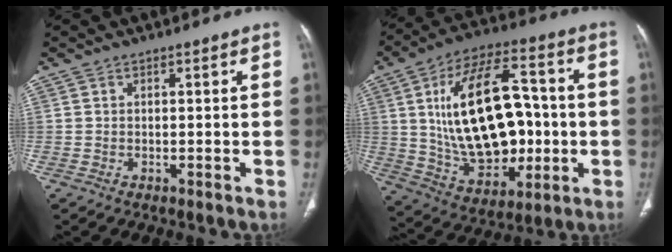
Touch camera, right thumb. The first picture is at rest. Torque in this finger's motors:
{"motor_torque": [2.39, 2.62, 2.64, -0.13, 0.61]}